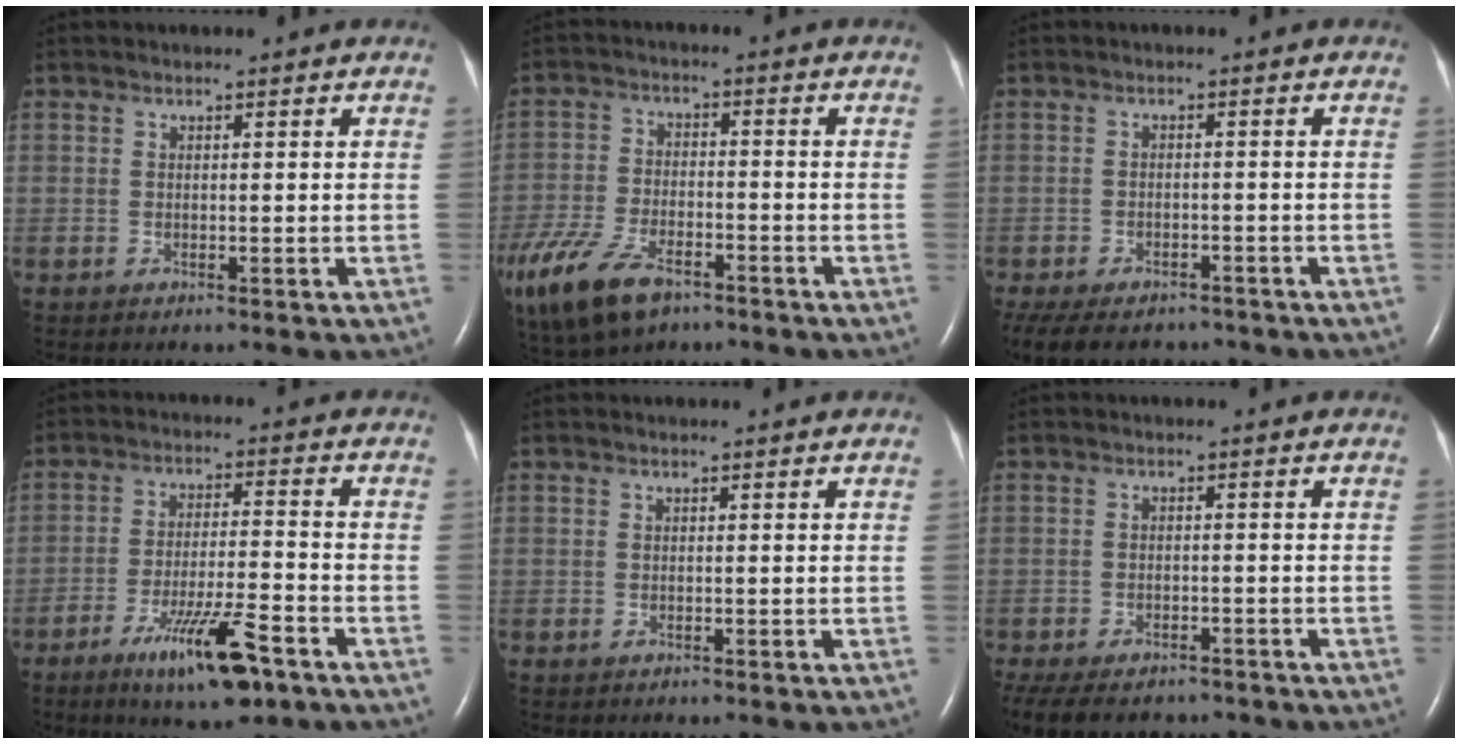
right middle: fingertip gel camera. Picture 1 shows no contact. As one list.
[{"total": 16.3, "force": [-10.1, 7.7, 10.1], "torque": [-0.262, -0.027, -0.183]}, {"total": 14.3, "force": [-11.0, 7.2, 5.7], "torque": [-0.155, -0.018, -0.144]}, {"total": 10.9, "force": [-6.7, 1.4, 8.5], "torque": [-0.151, -0.018, -0.110]}, {"total": 0.0}, {"total": 14.6, "force": [-11.0, 7.3, 6.1], "torque": [-0.169, -0.022, -0.144]}]